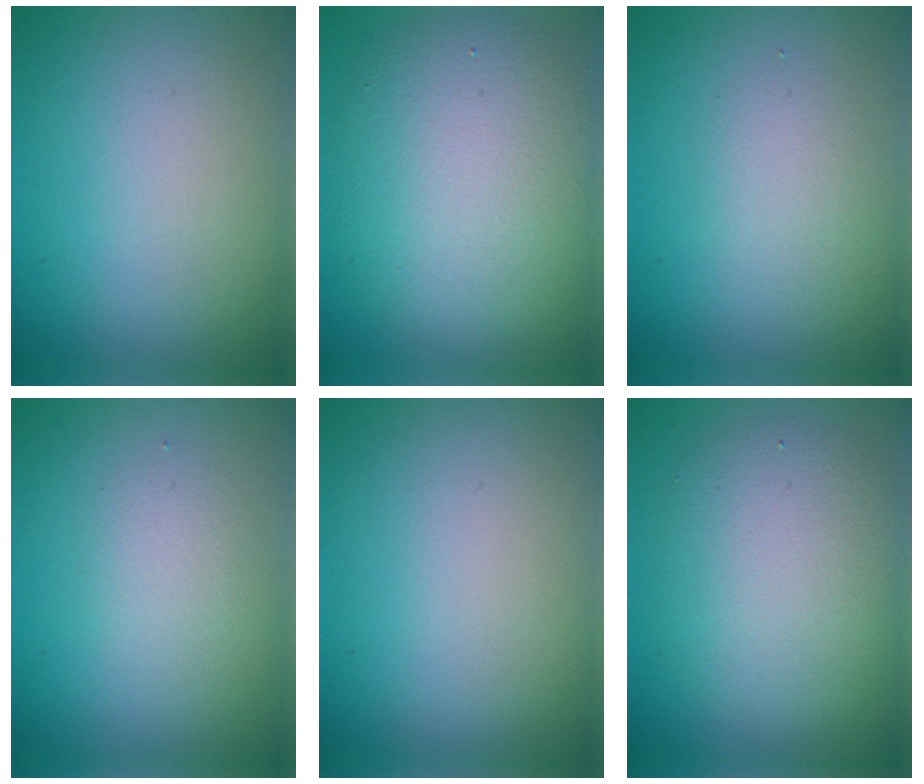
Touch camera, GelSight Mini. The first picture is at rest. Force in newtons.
{"total": 9.4, "press": 9.4, "slide": 0.6}
{"total": 1.6, "press": 1.6, "slide": 0.1}
{"total": 1.6, "press": 1.6, "slide": 0.2}
{"total": 0.0}
{"total": 6.1, "press": 6.1, "slide": 0.3}